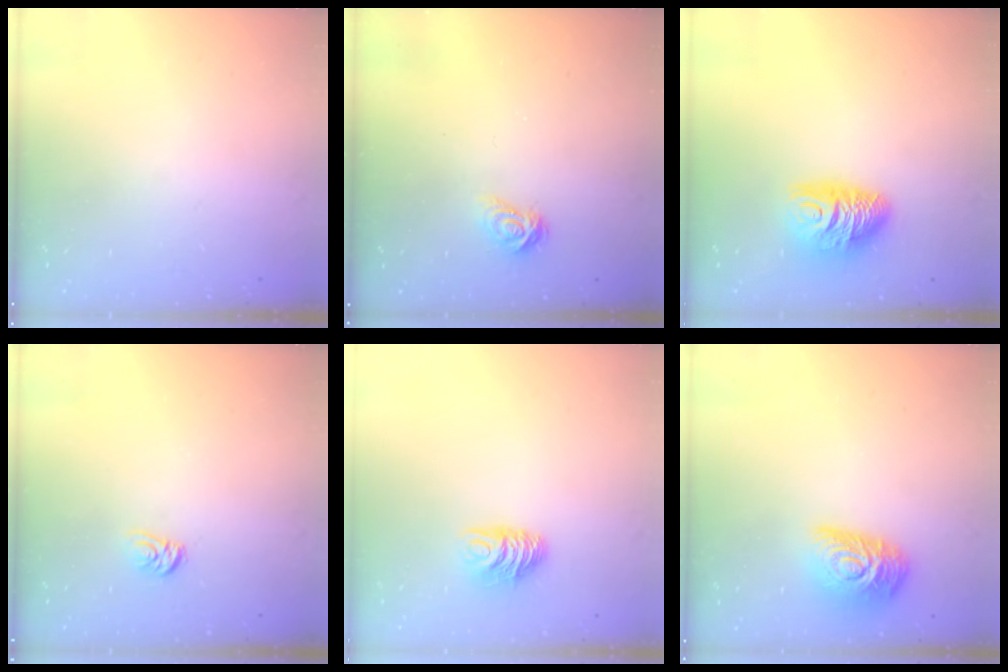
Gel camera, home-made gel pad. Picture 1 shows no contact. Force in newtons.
{"total": 3.4, "press": 3.4, "slide": 0.4}
{"total": 10.2, "press": 10.2, "slide": 0.6}
{"total": 4.2, "press": 4.2, "slide": 0.3}
{"total": 7.1, "press": 7.1, "slide": 0.5}
{"total": 13.2, "press": 13.2, "slide": 0.6}